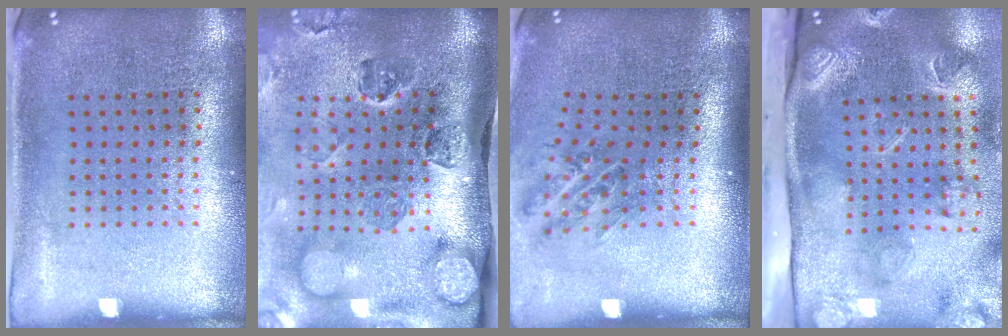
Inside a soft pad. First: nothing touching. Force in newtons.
{"total": 4.8, "press": 3.5, "slide": 3.3}
{"total": 1.1, "press": 1.0, "slide": 0.6}
{"total": 4.0, "press": 3.1, "slide": 2.5}